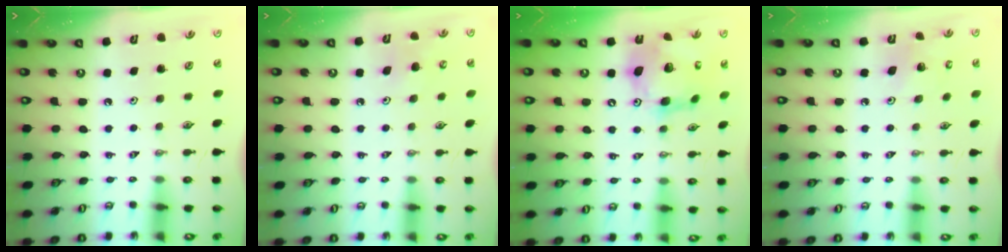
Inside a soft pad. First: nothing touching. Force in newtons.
{"total": 7.6, "press": 7.4, "slide": 1.9}
{"total": 16.3, "press": 16.2, "slide": 1.7}
{"total": 4.7, "press": 4.2, "slide": 2.1}